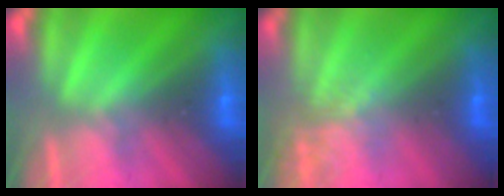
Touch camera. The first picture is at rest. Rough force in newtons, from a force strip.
{"total": 1.8}